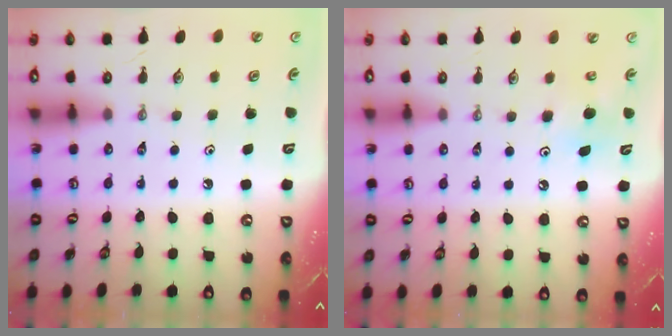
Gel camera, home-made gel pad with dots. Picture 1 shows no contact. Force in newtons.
{"total": 6.1, "press": 6.1, "slide": 0.5}